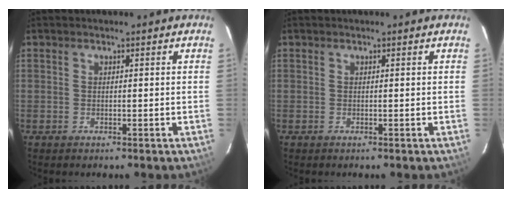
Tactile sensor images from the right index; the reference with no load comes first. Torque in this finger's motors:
{"motor_torque": [0.00, 0.00, 0.03, 0.00]}